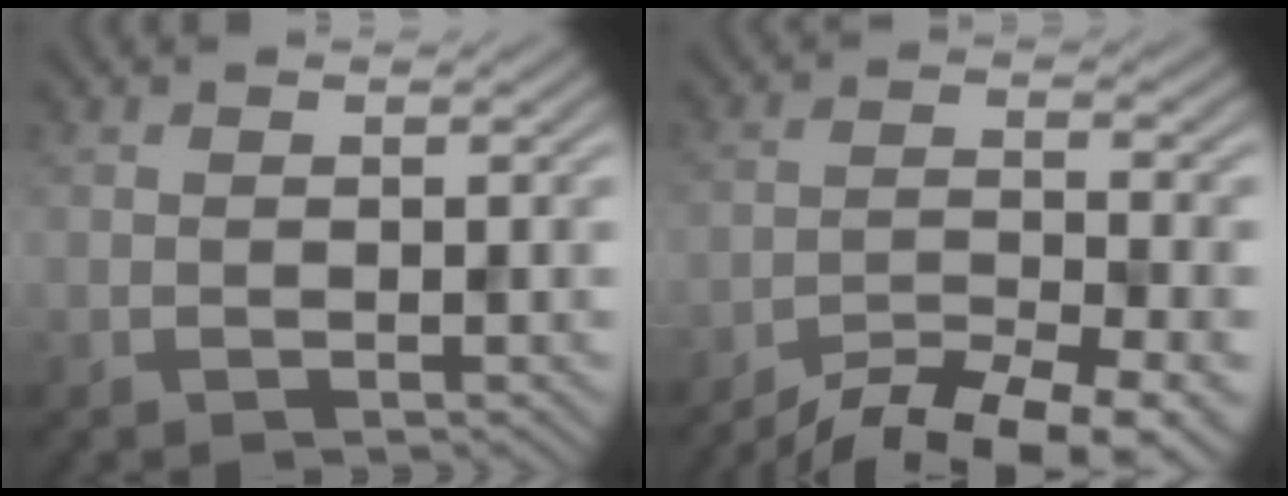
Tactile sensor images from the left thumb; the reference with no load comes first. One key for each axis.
{"total": 10.9, "fx": -9.5, "fy": 2.0, "fz": 5.1, "tx": -0.088, "ty": -0.014, "tz": -0.138}